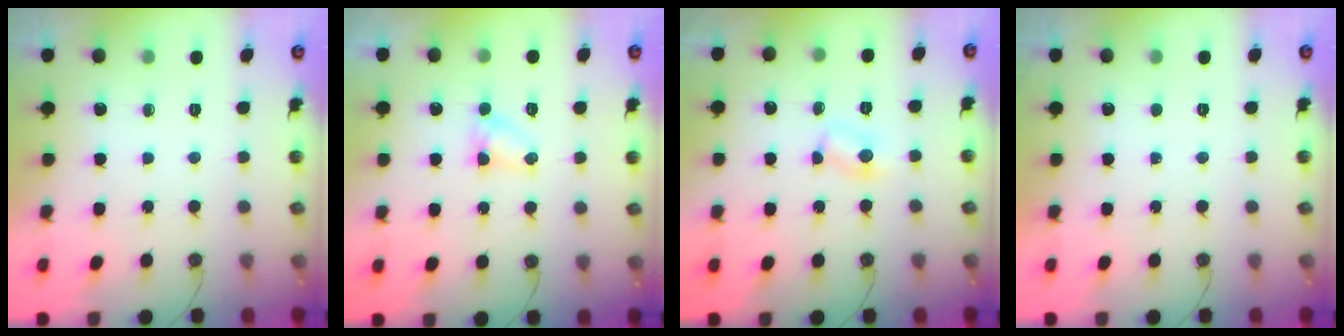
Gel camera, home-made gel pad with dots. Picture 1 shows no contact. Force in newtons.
{"total": 3.6, "press": 3.6, "slide": 0.4}
{"total": 3.1, "press": 3.1, "slide": 0.4}
{"total": 0.0}